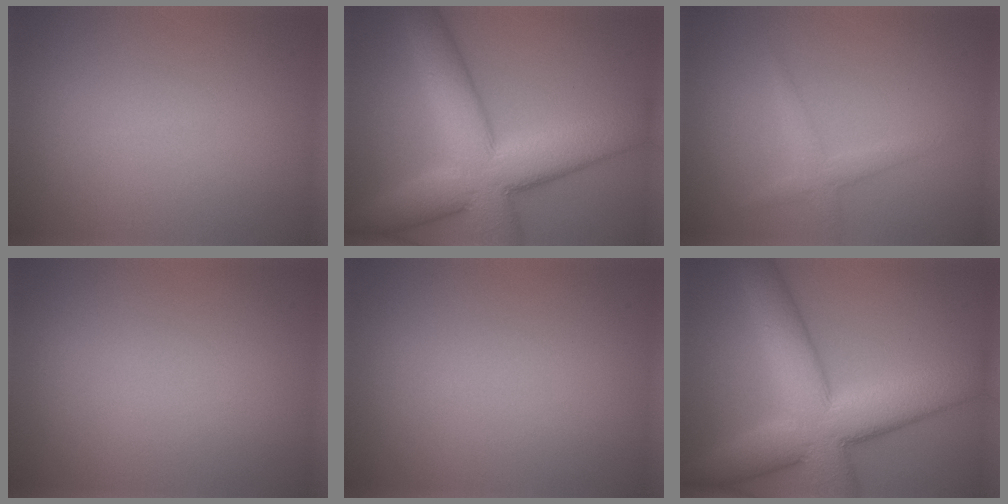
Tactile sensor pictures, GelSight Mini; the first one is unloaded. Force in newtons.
{"total": 11.0, "press": 11.0, "slide": 0.6}
{"total": 1.8, "press": 1.8, "slide": 0.0}
{"total": 0.0}
{"total": 0.0}
{"total": 11.0, "press": 11.0, "slide": 0.6}